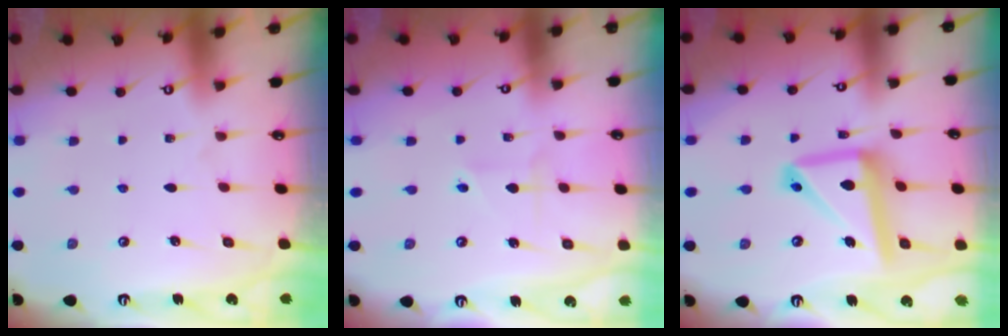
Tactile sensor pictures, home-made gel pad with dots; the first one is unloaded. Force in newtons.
{"total": 2.0, "press": 1.9, "slide": 0.5}
{"total": 13.7, "press": 13.6, "slide": 1.3}